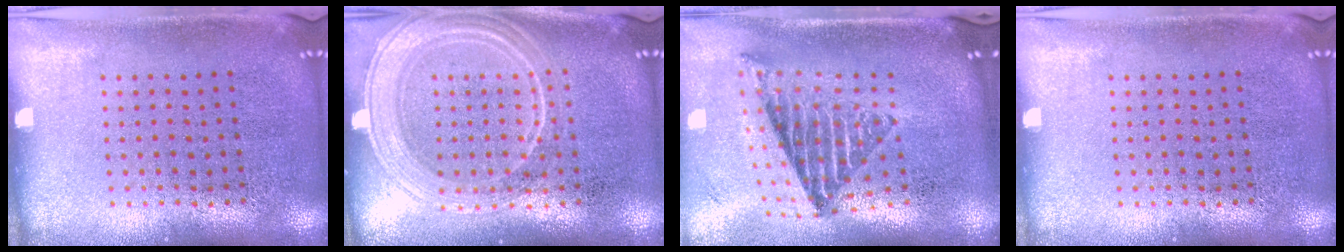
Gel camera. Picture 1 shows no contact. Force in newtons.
{"total": 2.0, "press": 2.0, "slide": 0.3}
{"total": 1.6, "press": 1.3, "slide": 1.0}
{"total": 0.0}